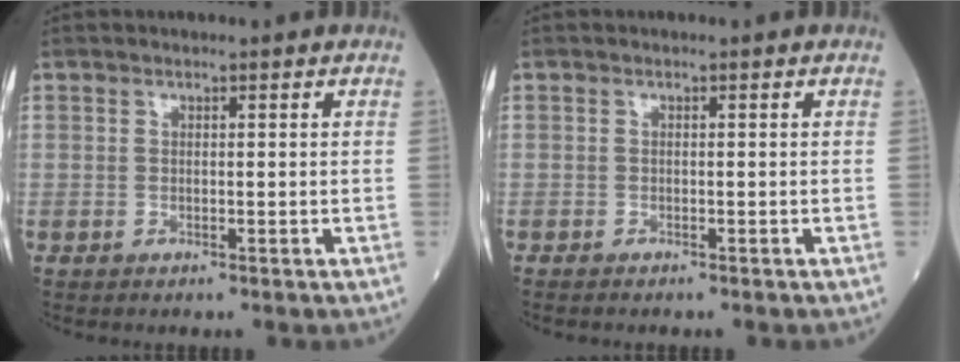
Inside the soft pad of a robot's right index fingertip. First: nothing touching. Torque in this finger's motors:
{"motor_torque": [-0.24, -0.25, -0.12, -0.04]}